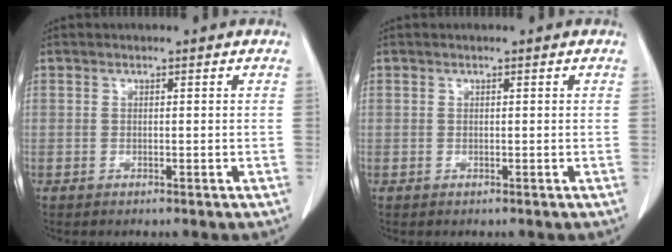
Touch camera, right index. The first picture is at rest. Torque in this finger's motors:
{"motor_torque": [-1.24, 0.01, -0.41, -0.14]}